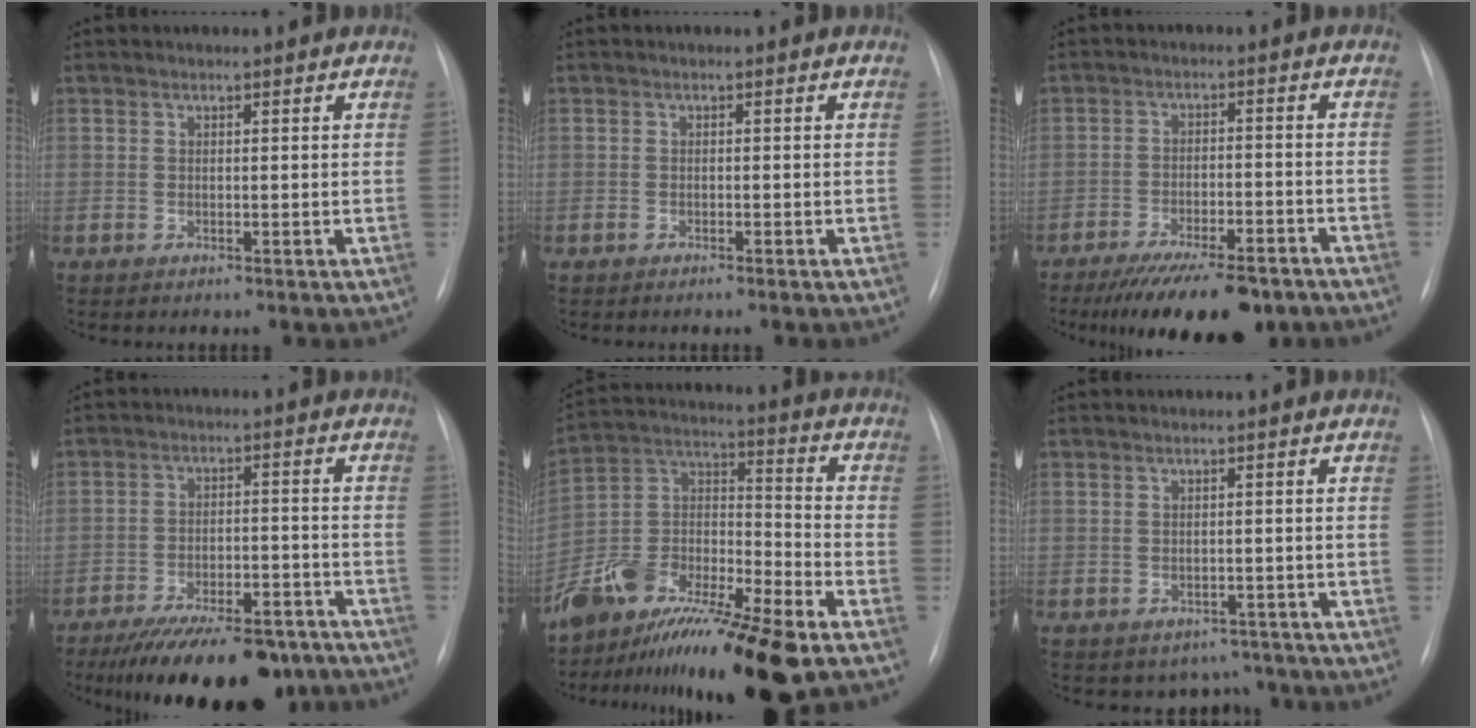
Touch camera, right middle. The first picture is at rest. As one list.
[{"total": 0.7, "force": [-0.6, -0.1, 0.5], "torque": [-0.010, -0.001, -0.011]}, {"total": 13.9, "force": [-10.6, 3.8, 8.1], "torque": [-0.114, -0.011, -0.164]}, {"total": 17.9, "force": [-14.1, 5.8, 9.3], "torque": [-0.124, 0.003, -0.207]}, {"total": 18.1, "force": [-13.7, 2.8, 11.5], "torque": [-0.223, 0.010, -0.246]}, {"total": 3.8, "force": [-3.1, 2.2, 0.1], "torque": [0.010, 0.013, -0.036]}]